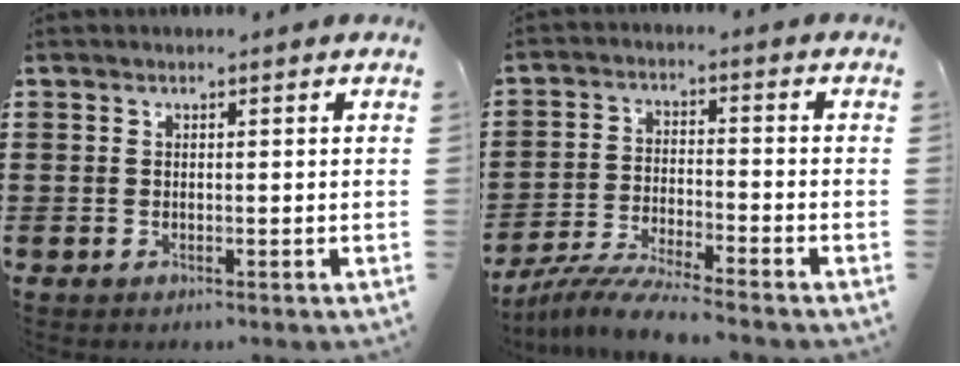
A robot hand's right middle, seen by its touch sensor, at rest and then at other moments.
{"total": 6.5, "force": [-6.2, -0.2, 2.1], "torque": [-0.042, -0.009, -0.121]}